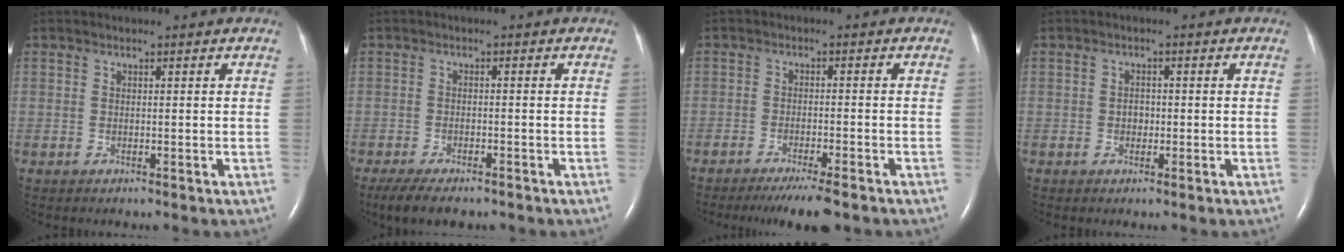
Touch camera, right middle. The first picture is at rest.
{"total": 6.4, "force": [-4.9, 2.0, 3.5], "torque": [-0.059, -0.012, -0.075]}
{"total": 6.9, "force": [-5.5, 0.7, 4.2], "torque": [-0.061, -0.014, -0.083]}
{"total": 1.3, "force": [-0.3, 1.0, 0.8], "torque": [-0.012, 0.004, -0.003]}